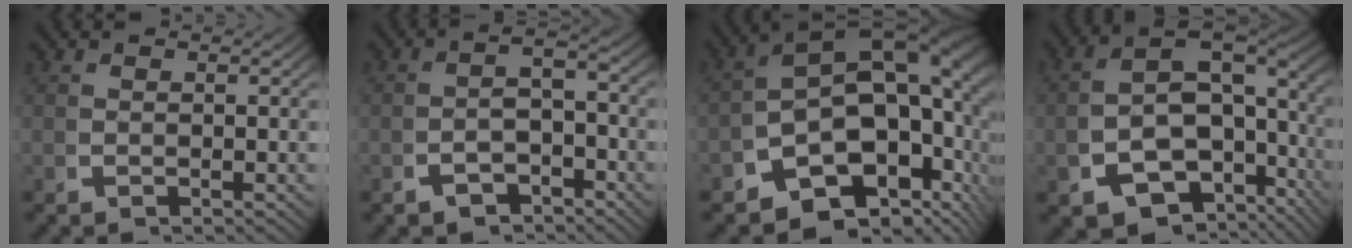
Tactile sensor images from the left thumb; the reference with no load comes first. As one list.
[{"total": 3.6, "force": [-1.9, 1.9, 2.4], "torque": [-0.031, -0.004, -0.031]}, {"total": 17.4, "force": [0.4, 11.1, 13.4], "torque": [-0.197, 0.003, -0.014]}, {"total": 15.1, "force": [-2.5, 10.8, 10.2], "torque": [-0.197, -0.042, -0.033]}]